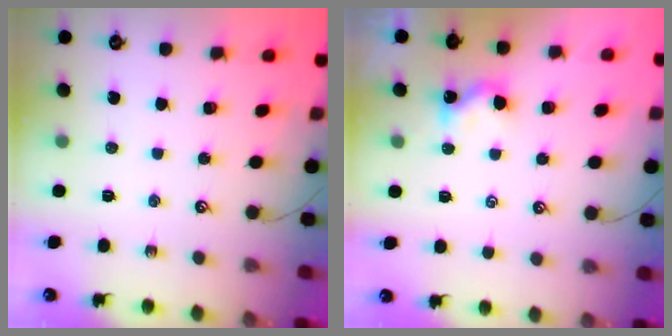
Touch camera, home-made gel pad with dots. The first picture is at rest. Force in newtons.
{"total": 1.1, "press": 1.0, "slide": 0.4}